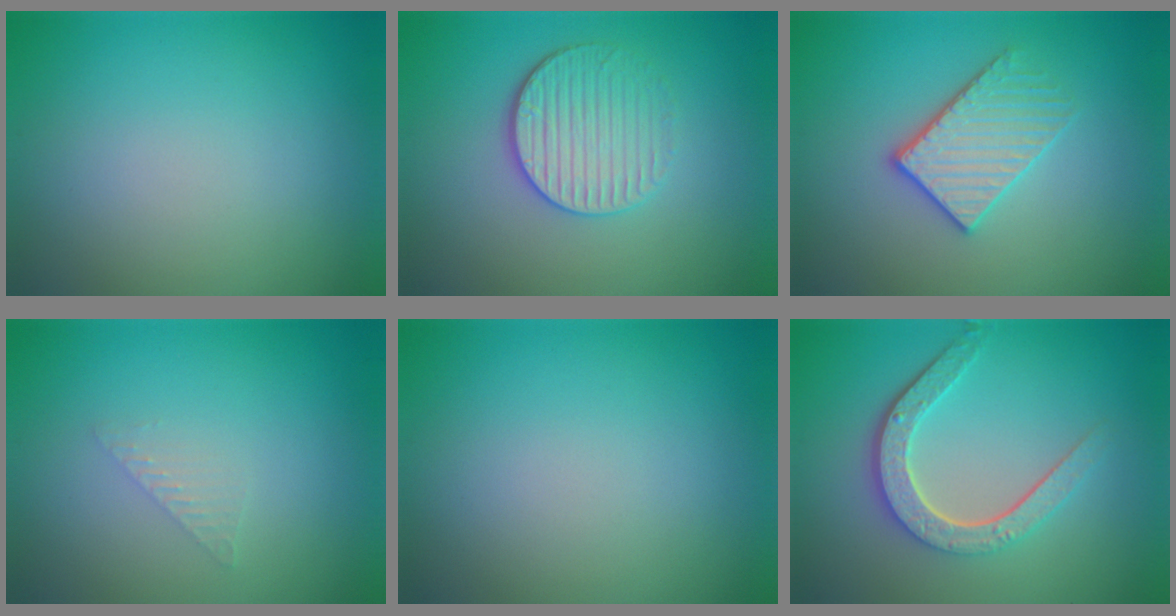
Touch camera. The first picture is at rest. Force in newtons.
{"total": 3.6, "press": 3.3, "slide": 1.4}
{"total": 3.3, "press": 3.1, "slide": 1.1}
{"total": 1.0, "press": 1.0, "slide": 0.0}
{"total": 0.0}
{"total": 4.8, "press": 3.7, "slide": 3.0}